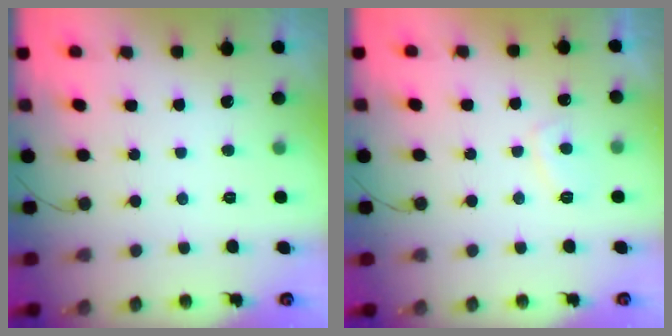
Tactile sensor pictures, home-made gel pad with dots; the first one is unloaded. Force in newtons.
{"total": 3.6, "press": 3.6, "slide": 0.7}